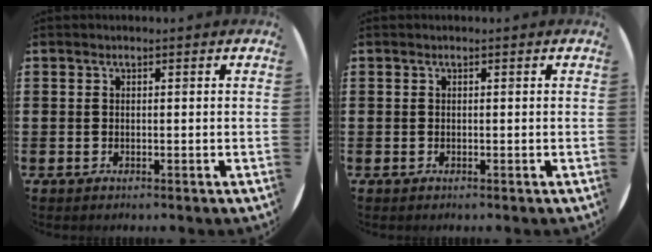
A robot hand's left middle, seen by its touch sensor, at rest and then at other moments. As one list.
[{"total": 0.0}]